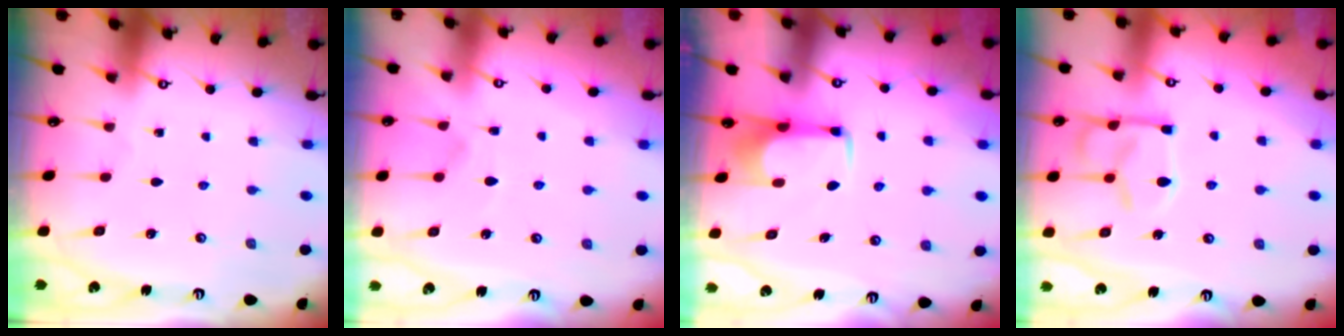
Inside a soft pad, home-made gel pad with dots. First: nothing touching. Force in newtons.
{"total": 2.5, "press": 2.2, "slide": 1.2}
{"total": 1.6, "press": 1.5, "slide": 0.5}
{"total": 13.2, "press": 13.1, "slide": 1.4}